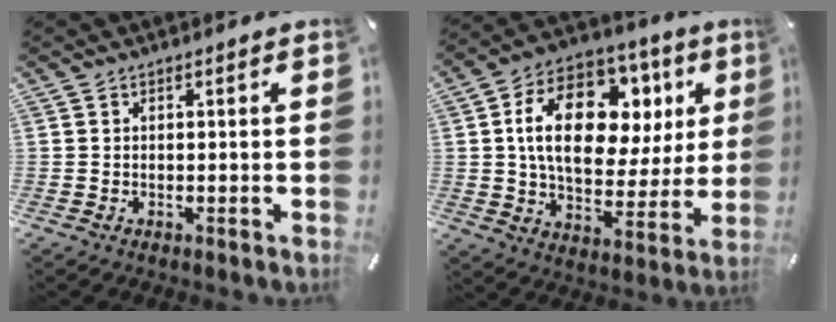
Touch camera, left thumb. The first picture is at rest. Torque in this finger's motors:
{"motor_torque": [1.16, 1.53, 1.56, -1.22, 0.56]}